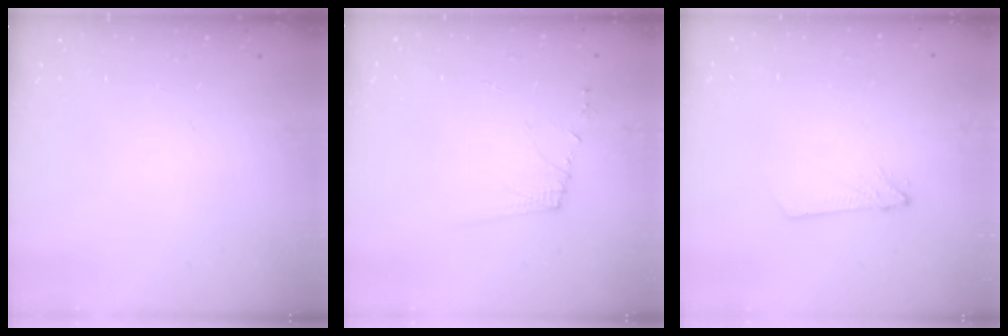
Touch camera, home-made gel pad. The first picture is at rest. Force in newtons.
{"total": 5.8, "press": 5.8, "slide": 0.6}
{"total": 2.8, "press": 2.8, "slide": 0.3}